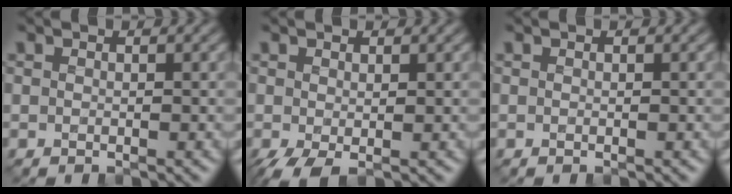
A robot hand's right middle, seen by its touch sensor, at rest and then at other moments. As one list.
[{"total": 1.7, "force": [-0.7, 0.2, 1.5], "torque": [-0.042, -0.006, -0.011]}, {"total": 0.0}]